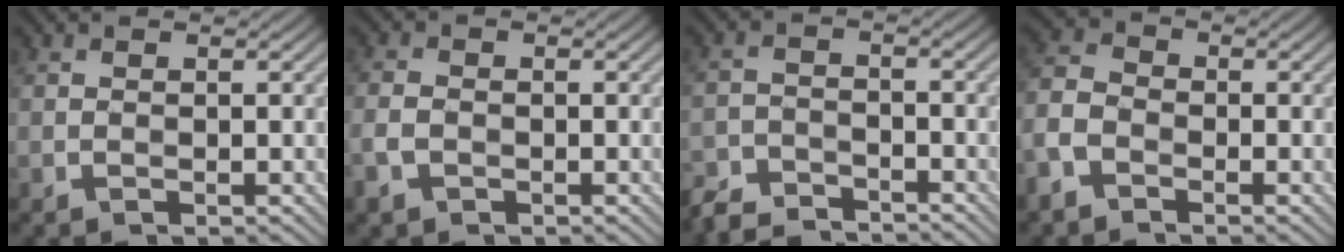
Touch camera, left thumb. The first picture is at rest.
{"total": 3.1, "force": [-1.3, 2.2, 1.7], "torque": [-0.050, -0.006, -0.033]}
{"total": 5.1, "force": [-4.8, 1.3, 1.2], "torque": [-0.020, -0.006, -0.100]}
{"total": 4.8, "force": [-2.9, 3.0, 2.4], "torque": [-0.069, 0.001, -0.075]}